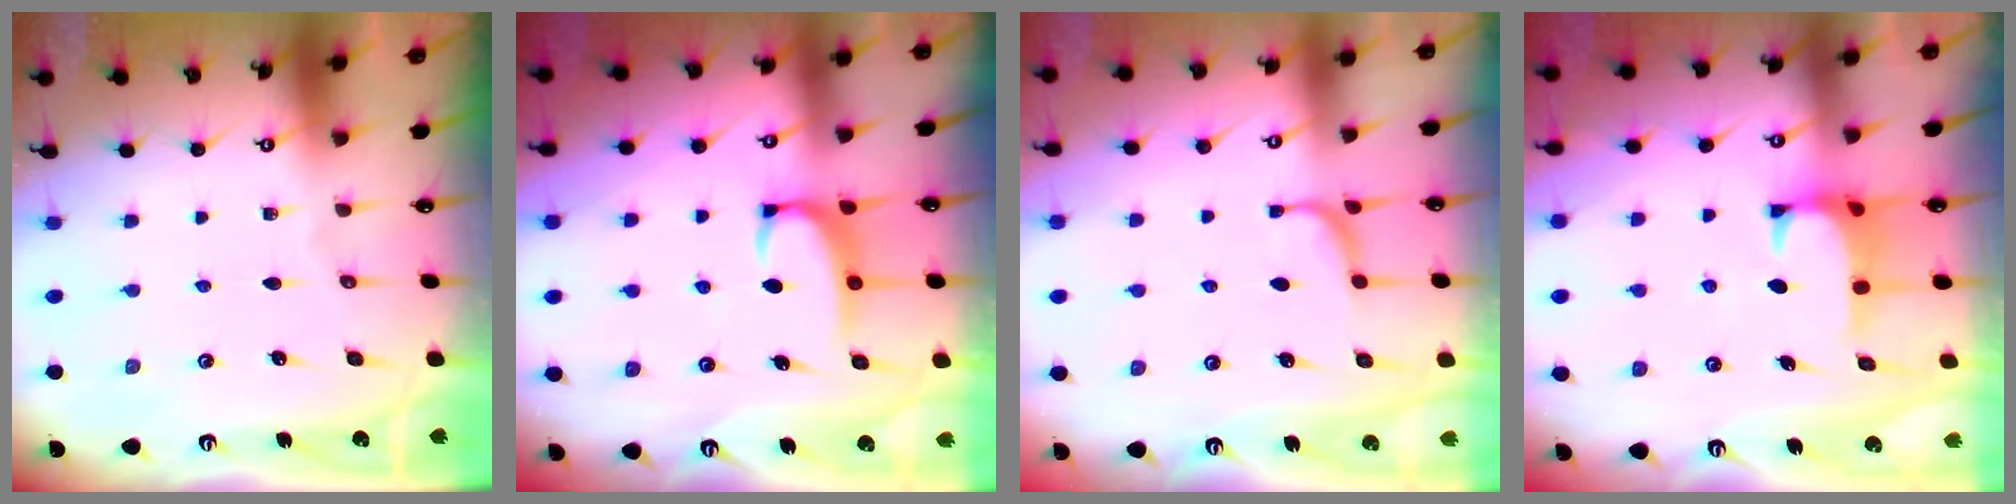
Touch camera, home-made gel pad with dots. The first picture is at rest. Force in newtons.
{"total": 2.1, "press": 2.0, "slide": 0.6}
{"total": 3.9, "press": 3.9, "slide": 0.3}
{"total": 1.2, "press": 1.1, "slide": 0.6}